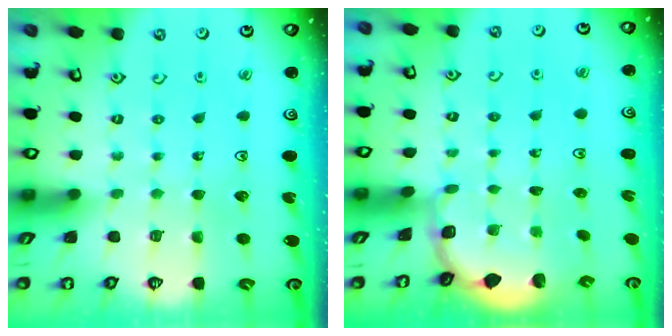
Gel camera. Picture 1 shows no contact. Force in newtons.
{"total": 1.8, "press": 1.6, "slide": 0.7}